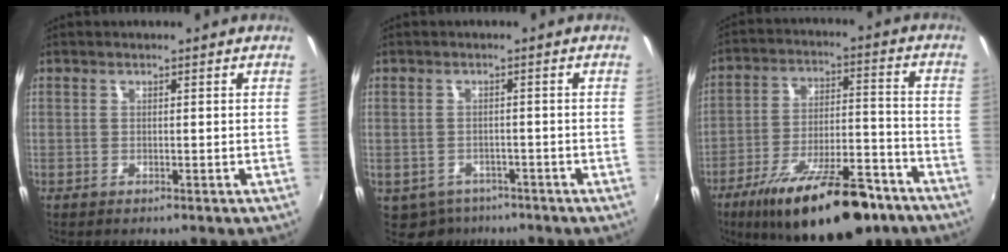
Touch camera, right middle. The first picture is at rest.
{"total": 5.5, "force": [-3.6, 3.8, 1.5], "torque": [-0.044, -0.014, -0.048]}
{"total": 22.3, "force": [-15.8, 7.3, 14.0], "torque": [-0.236, -0.017, -0.231]}